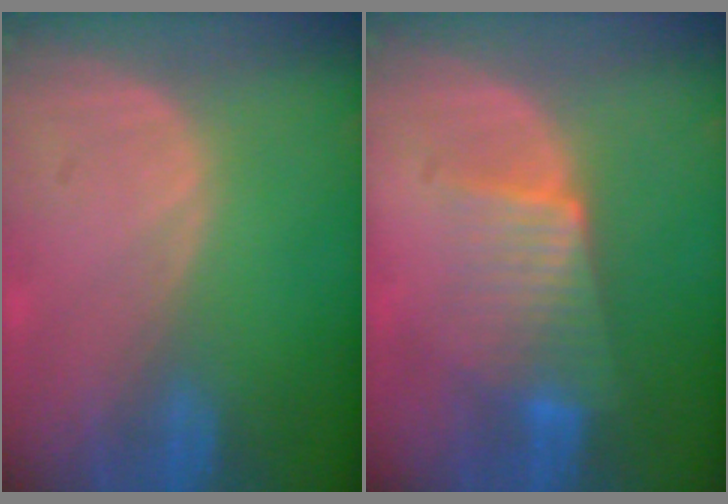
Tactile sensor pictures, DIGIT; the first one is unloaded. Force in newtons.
{"total": 6.5, "press": 6.1, "slide": 2.1}